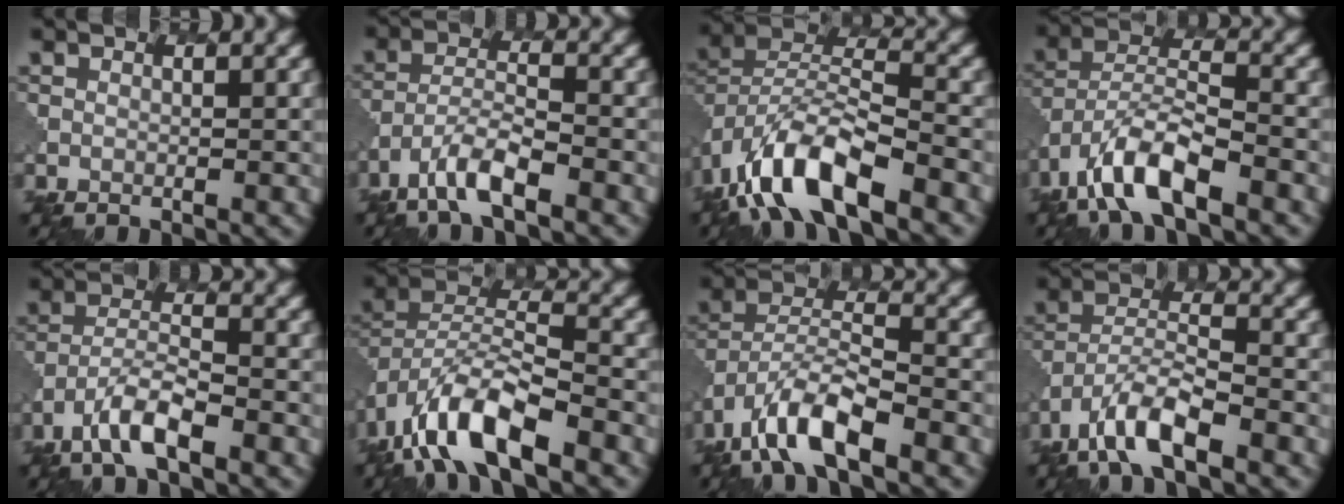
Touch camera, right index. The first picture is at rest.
{"total": 4.8, "force": [-3.4, 1.3, 3.1], "torque": [-0.059, -0.002, -0.070]}
{"total": 9.9, "force": [-6.1, 3.9, 6.8], "torque": [-0.127, 0.002, -0.121]}
{"total": 8.0, "force": [-5.0, 2.9, 5.5], "torque": [-0.104, 0.005, -0.096]}
{"total": 4.8, "force": [-3.2, 1.4, 3.3], "torque": [-0.062, 0.001, -0.066]}
{"total": 9.5, "force": [-5.9, 3.6, 6.5], "torque": [-0.119, 0.002, -0.118]}
{"total": 8.3, "force": [-5.3, 3.0, 5.7], "torque": [-0.105, 0.003, -0.105]}
{"total": 6.8, "force": [-4.6, 2.2, 4.4], "torque": [-0.083, 0.001, -0.089]}